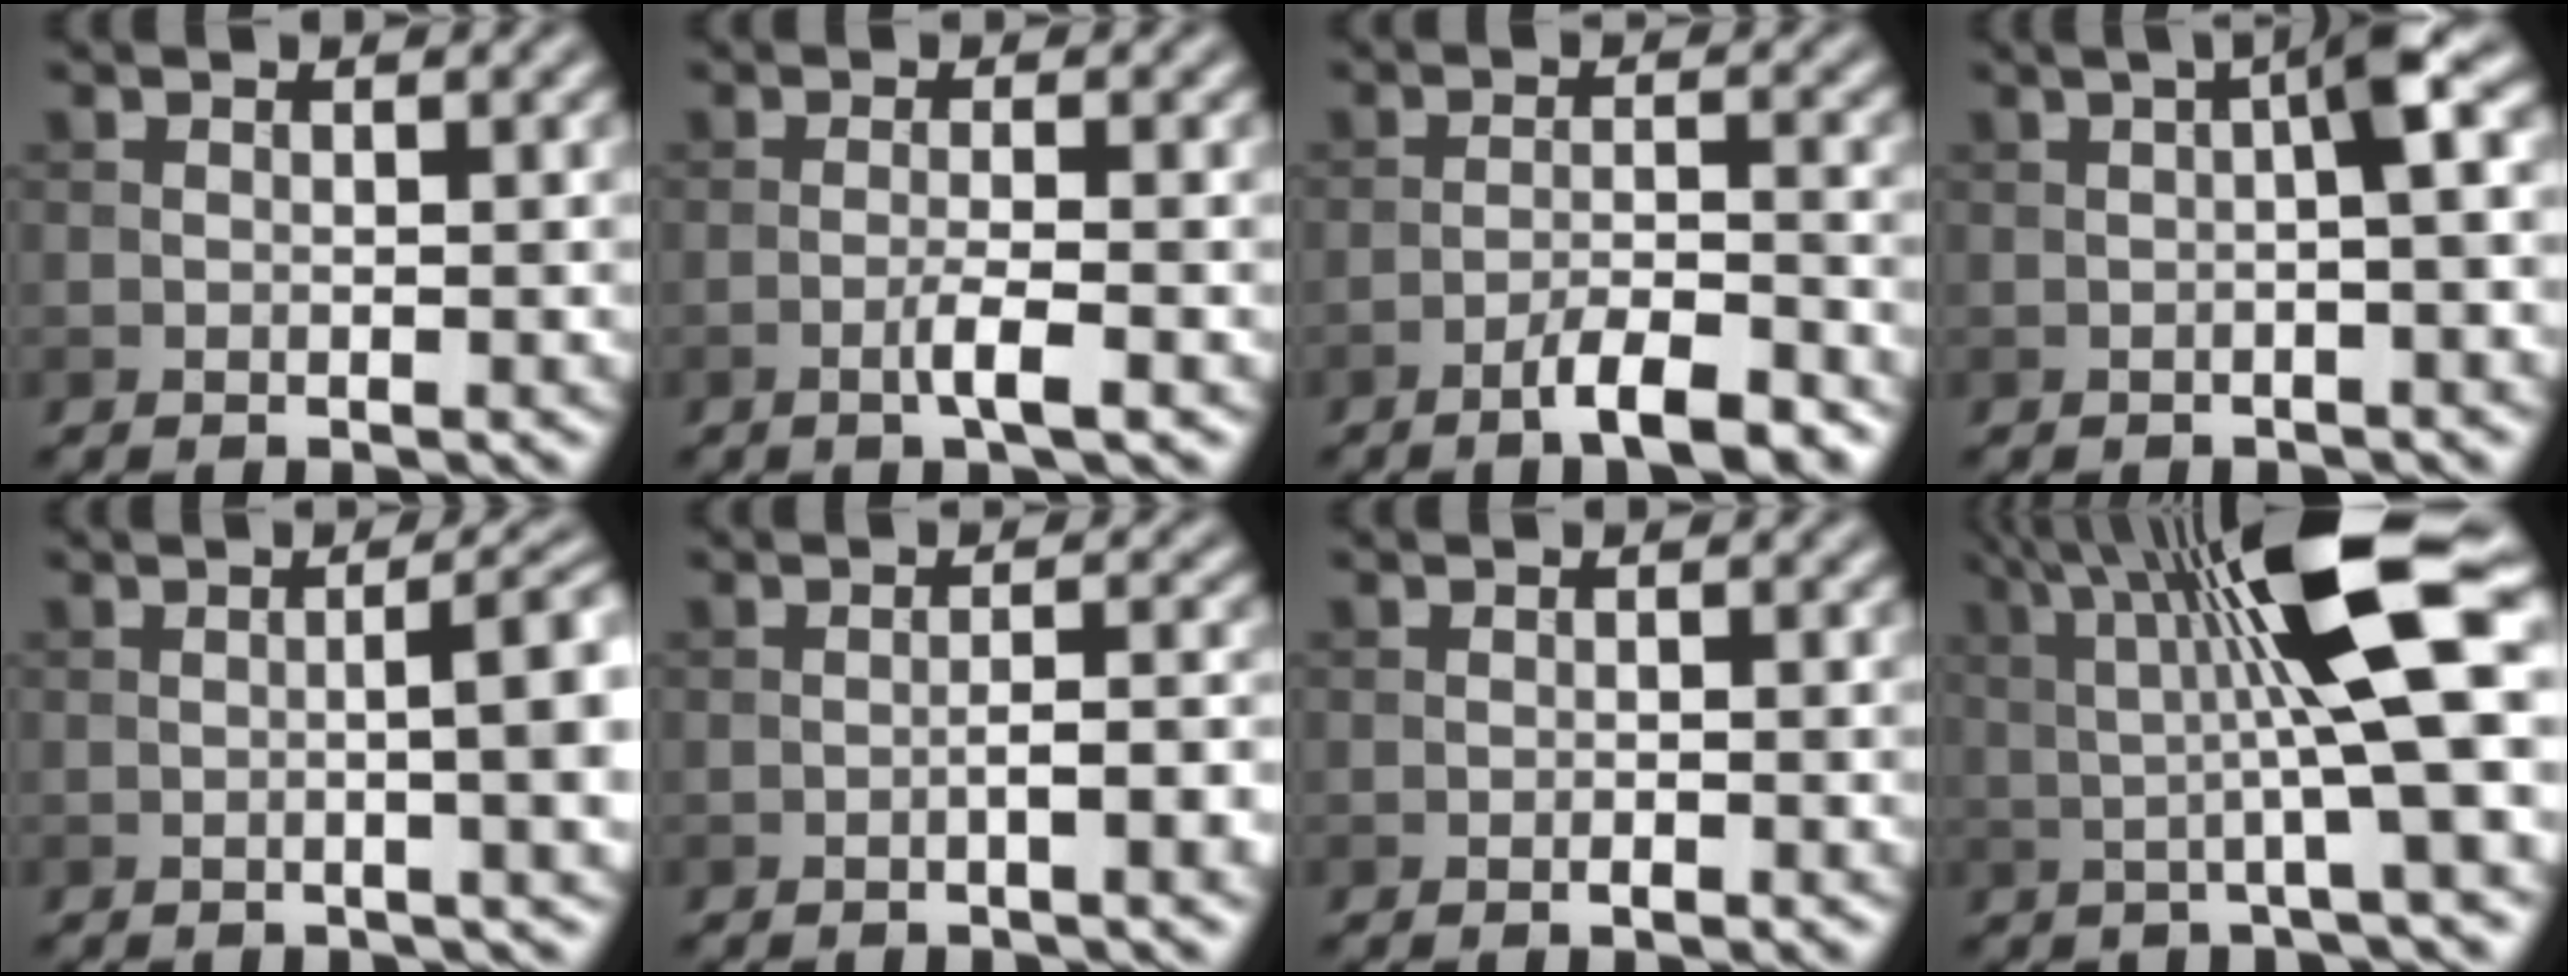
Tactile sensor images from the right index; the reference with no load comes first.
{"total": 2.4, "force": [-0.9, 0.2, 2.2], "torque": [-0.038, 0.006, -0.023]}
{"total": 4.6, "force": [-3.3, 0.7, 3.1], "torque": [-0.053, 0.007, -0.056]}
{"total": 4.0, "force": [0.3, 0.5, 4.0], "torque": [-0.059, 0.016, 0.000]}
{"total": 7.0, "force": [-0.3, 2.0, 6.7], "torque": [-0.075, 0.005, -0.001]}
{"total": 3.2, "force": [-1.1, 0.7, 3.0], "torque": [-0.045, 0.008, -0.019]}
{"total": 0.7, "force": [-0.4, 0.2, 0.6], "torque": [-0.009, -0.001, -0.006]}
{"total": 12.0, "force": [2.6, 1.9, 11.5], "torque": [-0.171, 0.012, 0.042]}